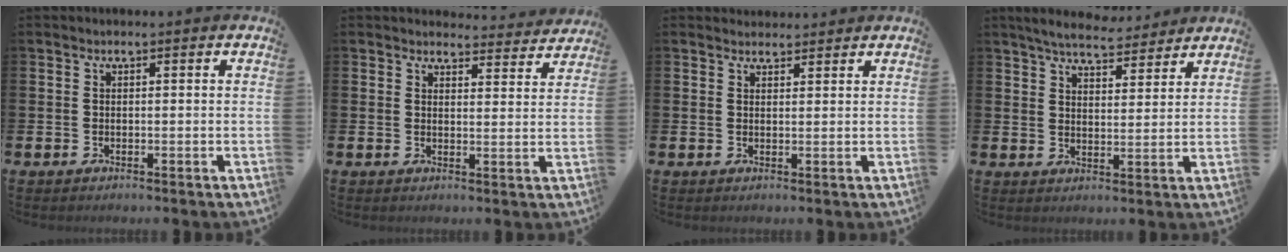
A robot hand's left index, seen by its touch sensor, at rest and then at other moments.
{"total": 3.6, "force": [3.5, 0.7, 0.0], "torque": [0.007, -0.027, 0.060]}
{"total": 2.2, "force": [2.1, 0.7, -0.1], "torque": [0.011, -0.010, 0.036]}
{"total": 5.8, "force": [5.6, 1.0, 1.1], "torque": [-0.033, -0.027, 0.099]}